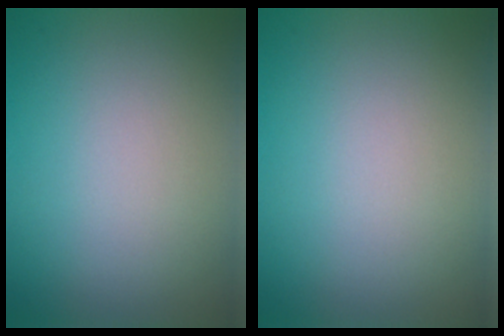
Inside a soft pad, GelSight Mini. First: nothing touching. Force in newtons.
{"total": 0.0}